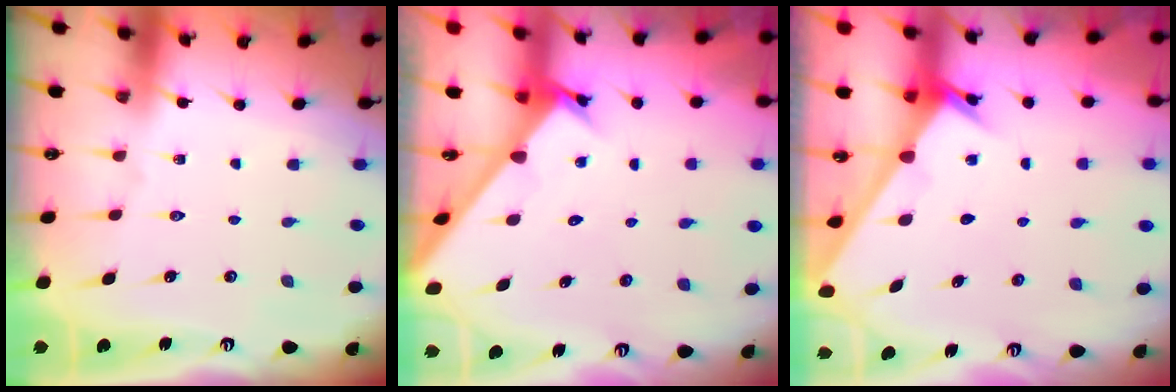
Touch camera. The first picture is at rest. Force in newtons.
{"total": 2.5, "press": 2.5, "slide": 0.2}
{"total": 2.4, "press": 2.4, "slide": 0.2}